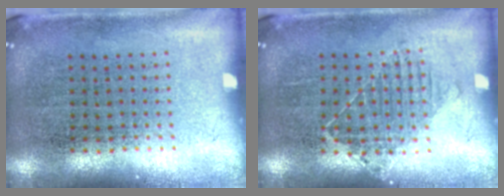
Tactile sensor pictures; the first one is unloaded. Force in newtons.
{"total": 1.1, "press": 0.9, "slide": 0.6}